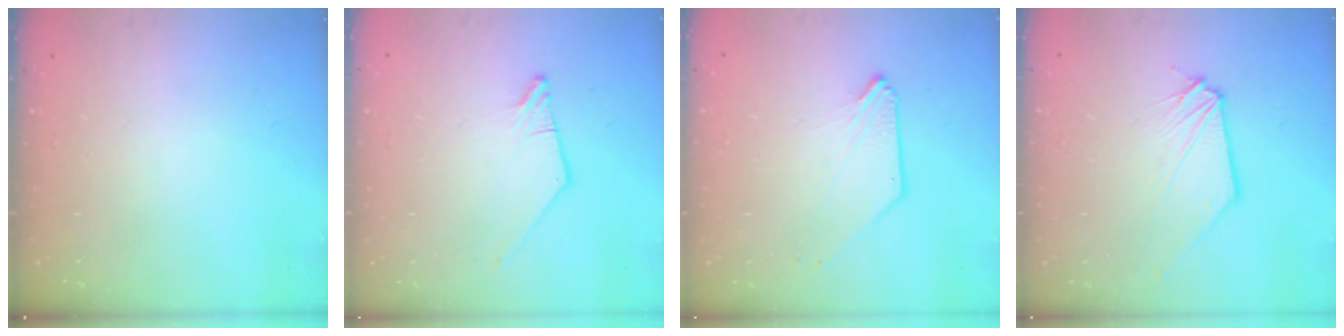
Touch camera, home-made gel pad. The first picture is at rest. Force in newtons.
{"total": 0.8, "press": 0.8, "slide": 0.2}
{"total": 0.0}
{"total": 0.6, "press": 0.6, "slide": 0.1}